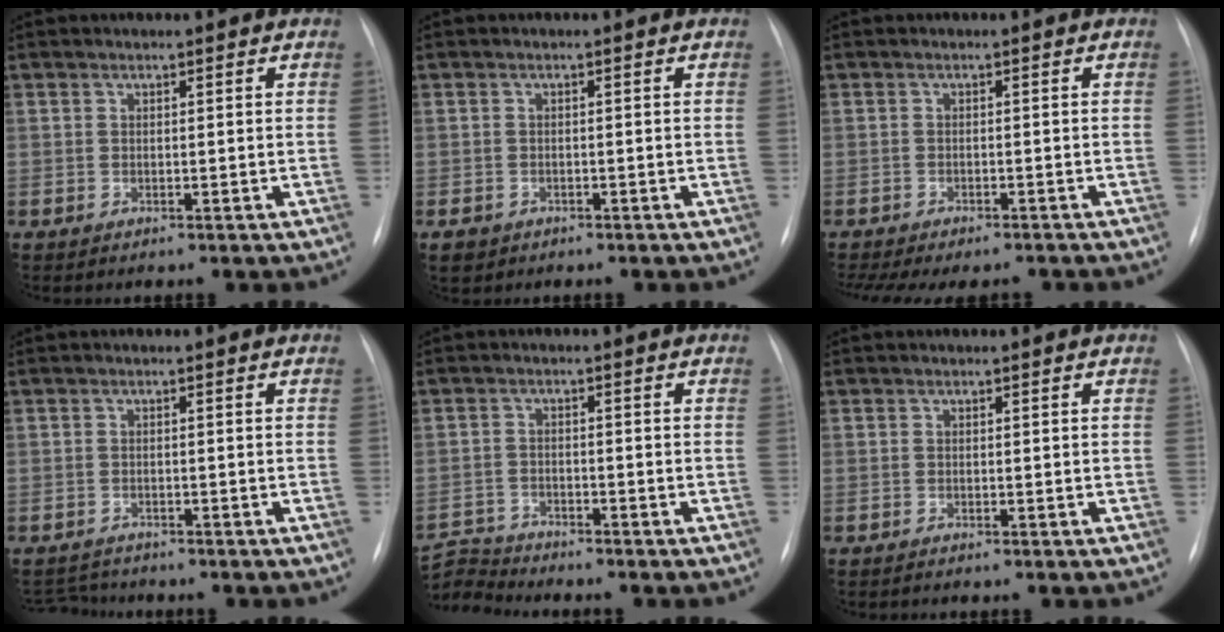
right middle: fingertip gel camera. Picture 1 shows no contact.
{"total": 2.4, "force": [-1.5, 1.8, 0.6], "torque": [-0.013, 0.001, -0.020]}
{"total": 11.2, "force": [-9.3, 3.8, 4.8], "torque": [-0.096, 0.000, -0.119]}
{"total": 2.5, "force": [-2.4, 0.5, -0.4], "torque": [0.007, -0.011, -0.039]}
{"total": 5.8, "force": [-5.7, -0.2, -0.9], "torque": [0.011, 0.002, -0.110]}
{"total": 0.0}